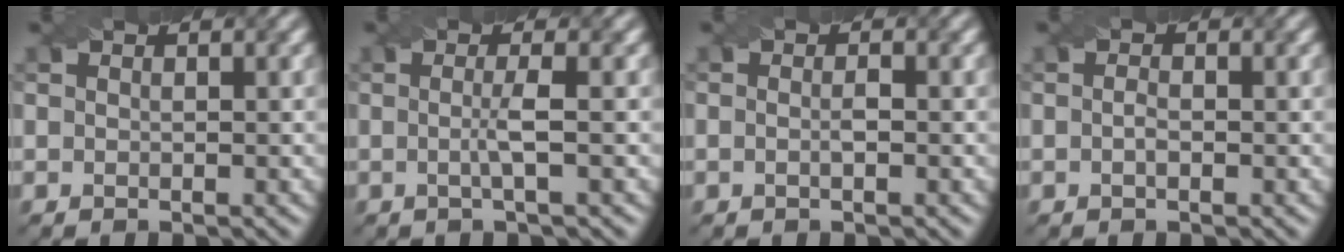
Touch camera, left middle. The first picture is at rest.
{"total": 2.1, "force": [-0.2, 0.3, 2.0], "torque": [-0.041, -0.003, -0.008]}
{"total": 0.9, "force": [-0.3, 0.2, 0.9], "torque": [-0.015, -0.004, -0.004]}
{"total": 0.9, "force": [-0.3, 0.3, 0.7], "torque": [-0.018, 0.000, -0.006]}